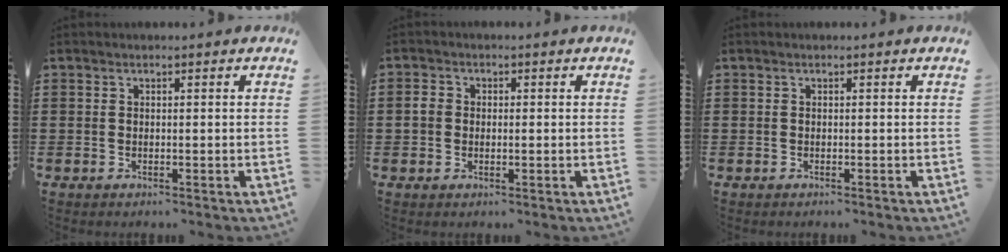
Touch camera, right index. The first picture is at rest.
{"total": 1.8, "force": [-0.1, 1.5, 1.0], "torque": [-0.023, 0.008, -0.005]}
{"total": 0.0}